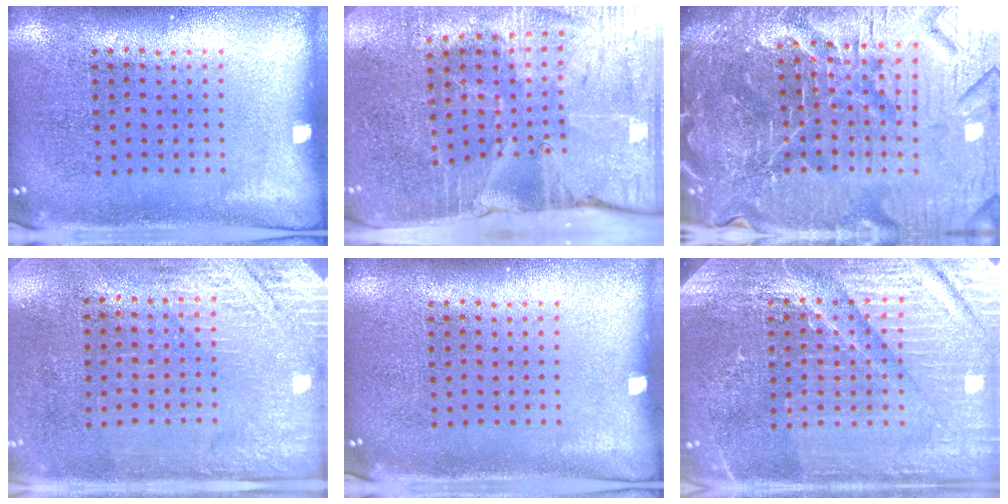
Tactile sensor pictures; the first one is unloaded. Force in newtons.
{"total": 4.2, "press": 3.6, "slide": 2.2}
{"total": 7.1, "press": 6.3, "slide": 3.2}
{"total": 2.7, "press": 2.3, "slide": 1.4}
{"total": 0.0}
{"total": 4.9, "press": 4.6, "slide": 1.7}